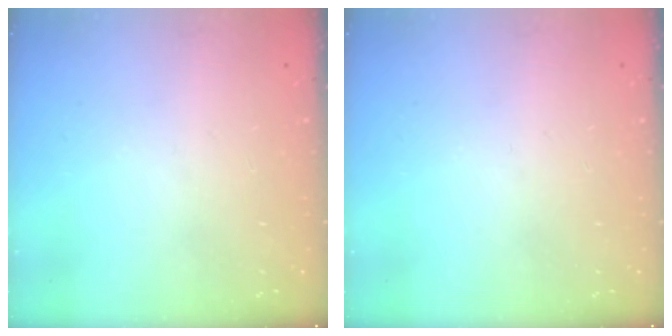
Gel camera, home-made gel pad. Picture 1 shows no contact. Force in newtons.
{"total": 0.0}